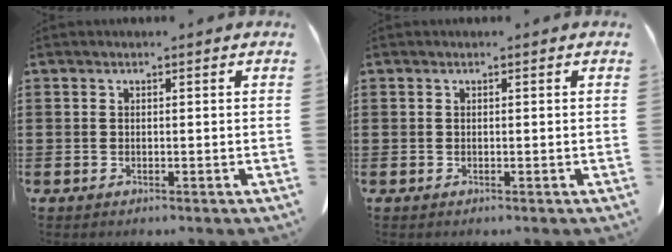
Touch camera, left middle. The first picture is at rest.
{"total": 0.0}